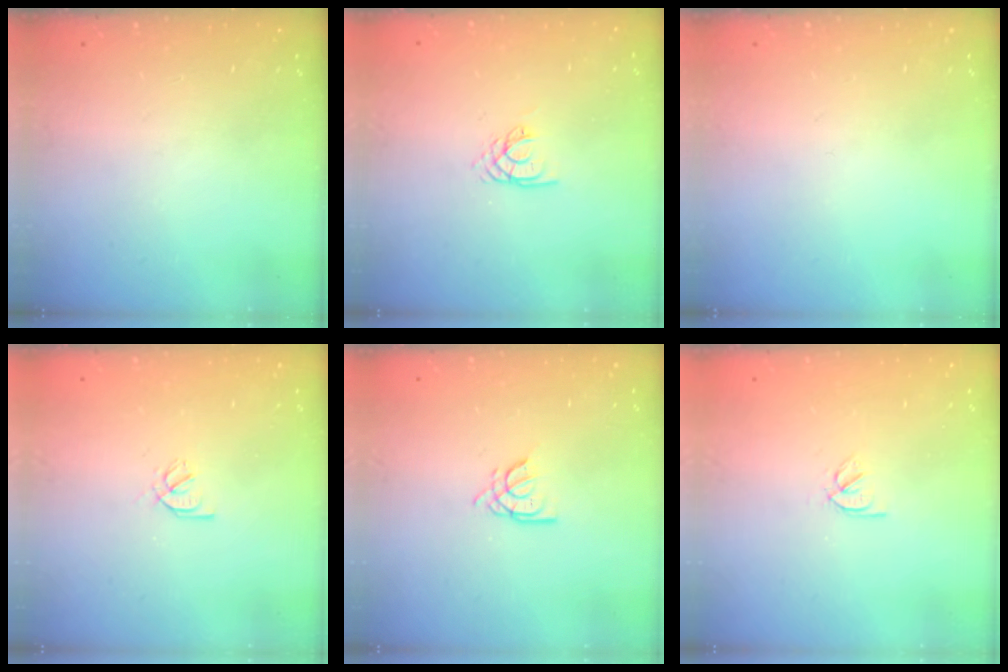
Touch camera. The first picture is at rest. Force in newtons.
{"total": 2.2, "press": 2.2, "slide": 0.2}
{"total": 0.0}
{"total": 2.2, "press": 2.1, "slide": 0.6}
{"total": 3.3, "press": 3.3, "slide": 0.3}
{"total": 2.5, "press": 2.4, "slide": 0.7}